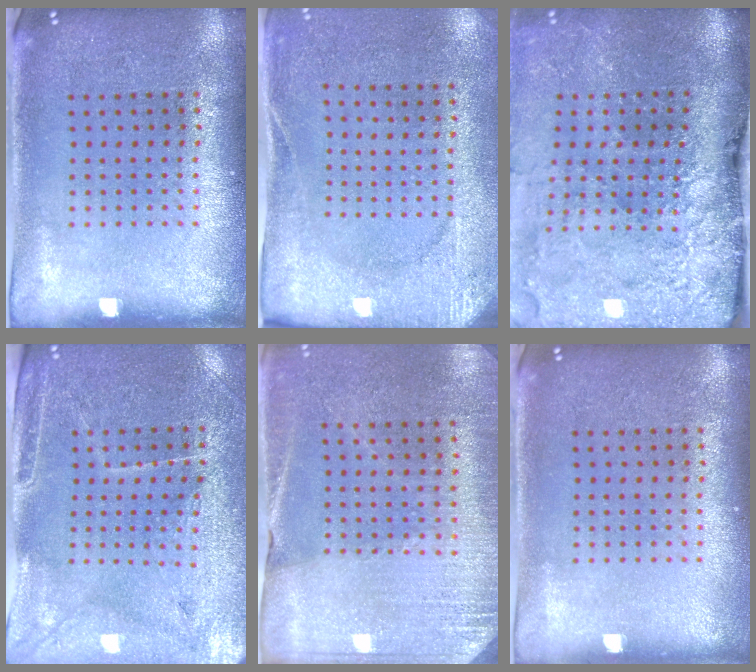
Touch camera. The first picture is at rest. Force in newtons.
{"total": 2.7, "press": 2.2, "slide": 1.5}
{"total": 5.1, "press": 3.8, "slide": 3.3}
{"total": 3.3, "press": 3.1, "slide": 1.1}
{"total": 2.6, "press": 2.5, "slide": 0.6}
{"total": 0.0}